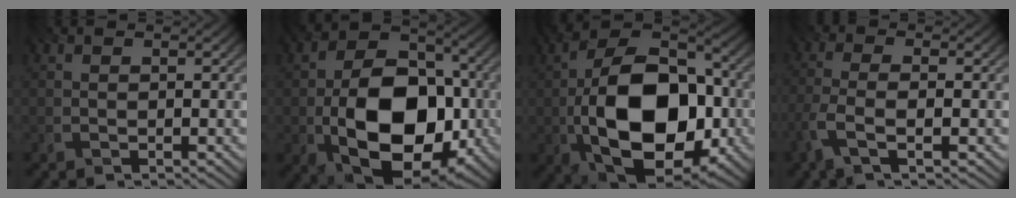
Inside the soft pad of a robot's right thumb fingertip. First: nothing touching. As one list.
[{"total": 16.1, "force": [-4.7, 10.2, 11.6], "torque": [-0.177, -0.022, -0.089]}, {"total": 17.1, "force": [-4.5, 10.0, 13.2], "torque": [-0.222, -0.009, -0.087]}, {"total": 4.2, "force": [-2.9, 0.8, 3.0], "torque": [-0.072, -0.005, -0.067]}]